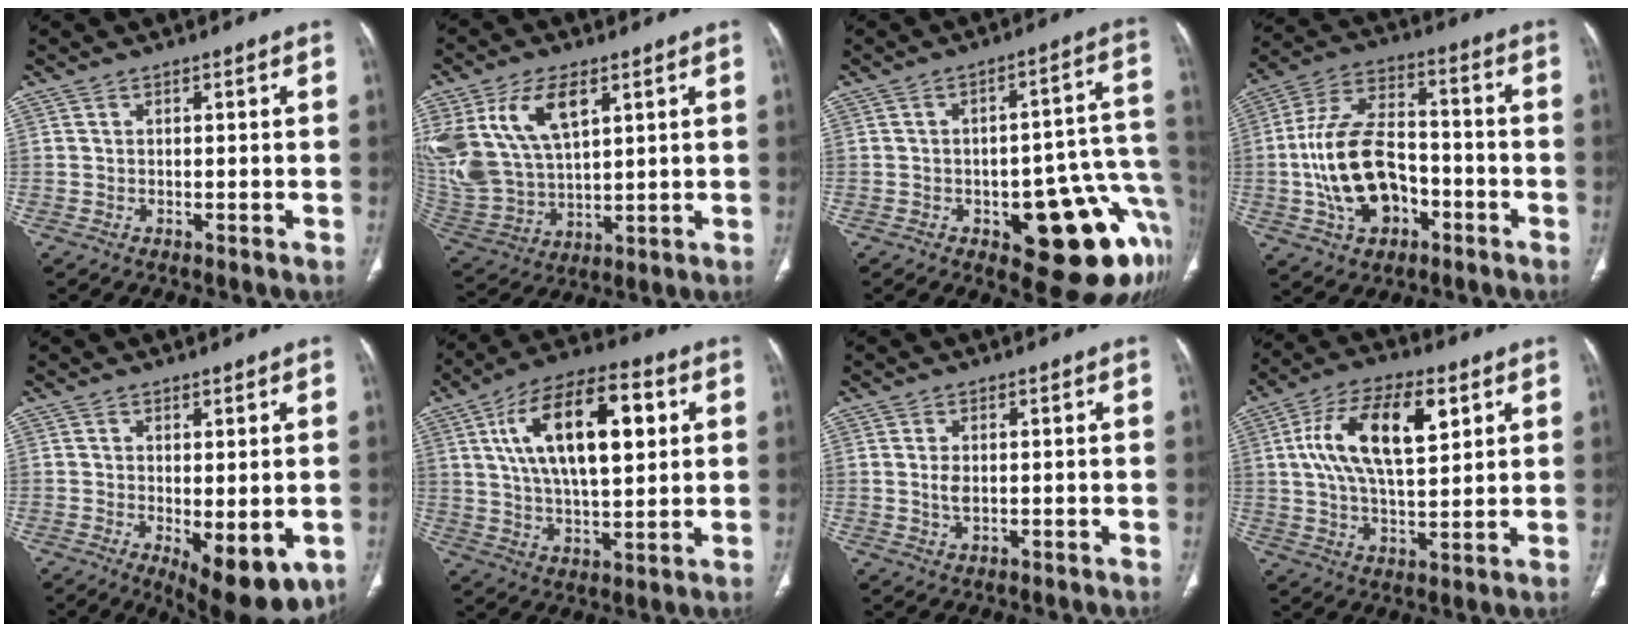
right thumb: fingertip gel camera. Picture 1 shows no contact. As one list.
[{"total": 18.3, "force": [7.5, 10.3, 13.1], "torque": [-0.271, -0.023, 0.158]}, {"total": 19.8, "force": [-7.0, 8.2, 16.6], "torque": [-0.124, 0.050, -0.072]}, {"total": 17.0, "force": [-4.2, 10.8, 12.4], "torque": [-0.221, 0.040, -0.070]}, {"total": 10.7, "force": [-3.2, 4.2, 9.3], "torque": [-0.117, -0.021, -0.033]}, {"total": 20.0, "force": [5.7, 9.1, 16.9], "torque": [-0.268, 0.004, 0.093]}, {"total": 2.5, "force": [0.2, 1.4, 2.1], "torque": [-0.043, -0.004, 0.005]}, {"total": 16.5, "force": [5.2, 7.7, 13.6], "torque": [-0.234, 0.000, 0.091]}]